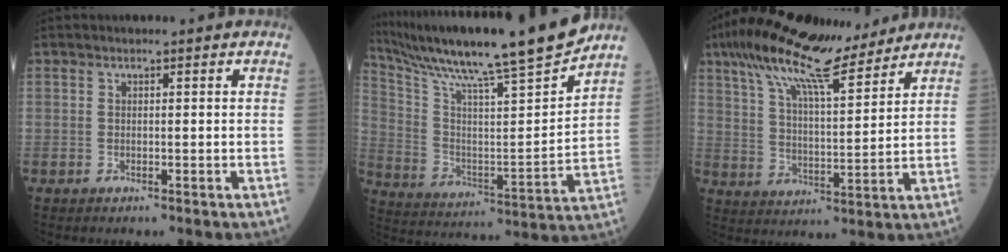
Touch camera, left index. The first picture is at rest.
{"total": 22.8, "force": [19.4, -0.7, 11.9], "torque": [-0.212, -0.023, 0.312]}
{"total": 16.3, "force": [12.9, 2.9, 9.5], "torque": [-0.175, 0.030, 0.219]}